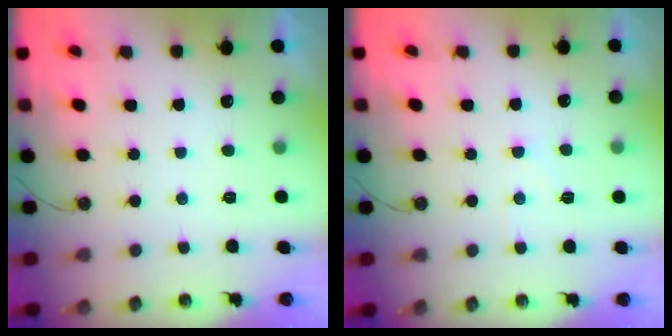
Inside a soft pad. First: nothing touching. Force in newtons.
{"total": 4.1, "press": 4.1, "slide": 0.6}